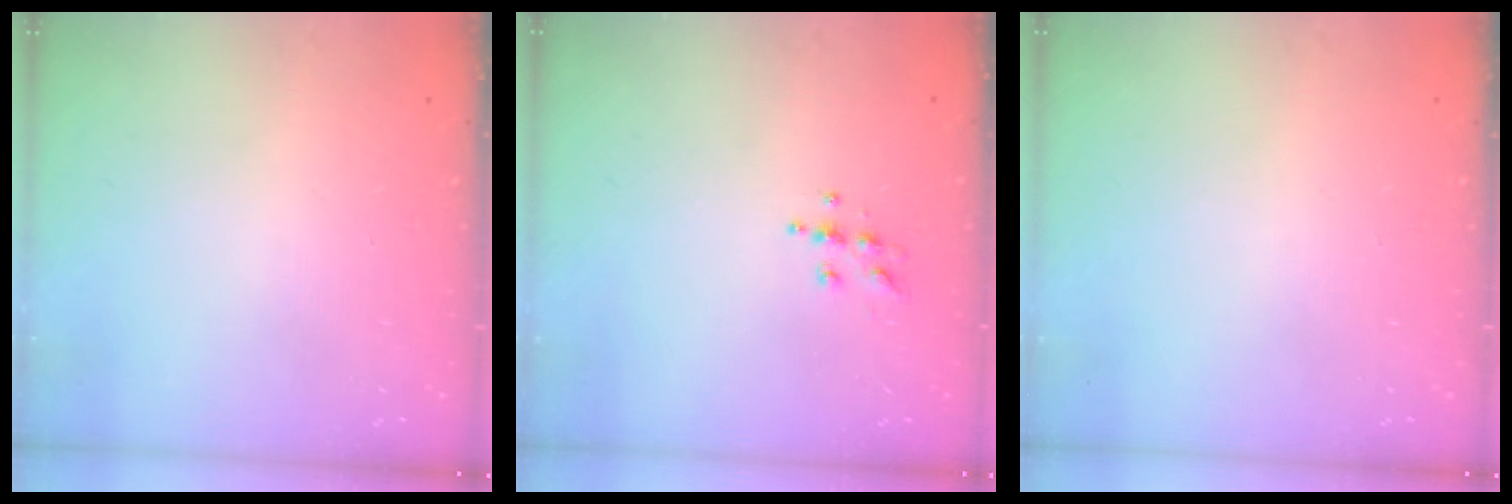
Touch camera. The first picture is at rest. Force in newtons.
{"total": 6.9, "press": 6.9, "slide": 0.4}
{"total": 0.0}